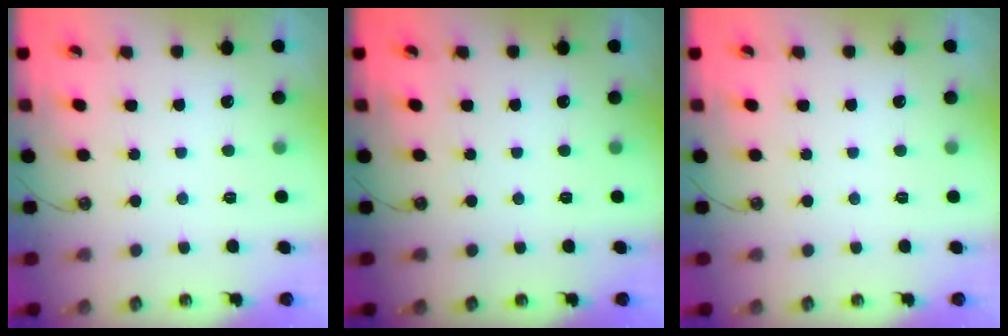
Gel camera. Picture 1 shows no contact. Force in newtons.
{"total": 0.0}
{"total": 0.0}